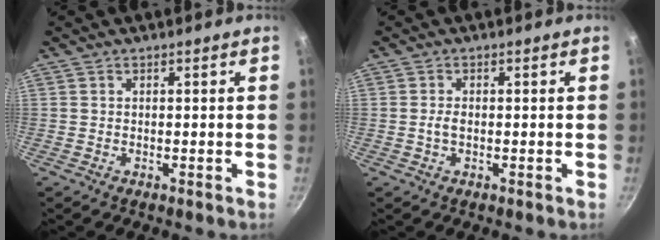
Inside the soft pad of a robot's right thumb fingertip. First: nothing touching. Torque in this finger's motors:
{"motor_torque": [0.44, 1.01, 0.46, -0.17, 0.03]}